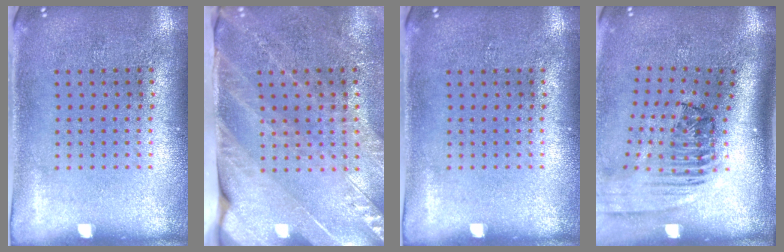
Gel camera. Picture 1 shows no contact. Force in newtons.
{"total": 3.7, "press": 3.1, "slide": 1.9}
{"total": 0.0}
{"total": 2.4, "press": 1.7, "slide": 1.7}